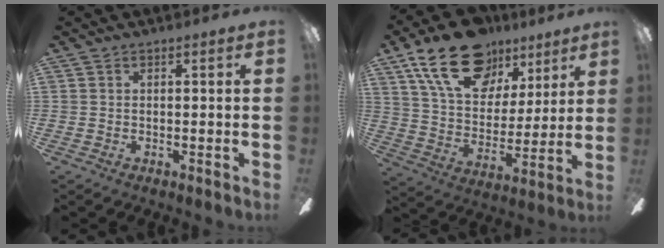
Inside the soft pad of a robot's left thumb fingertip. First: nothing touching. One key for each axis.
{"total": 21.4, "fx": 13.5, "fy": 12.3, "fz": 11.1, "tx": -0.193, "ty": -0.064, "tz": 0.246}